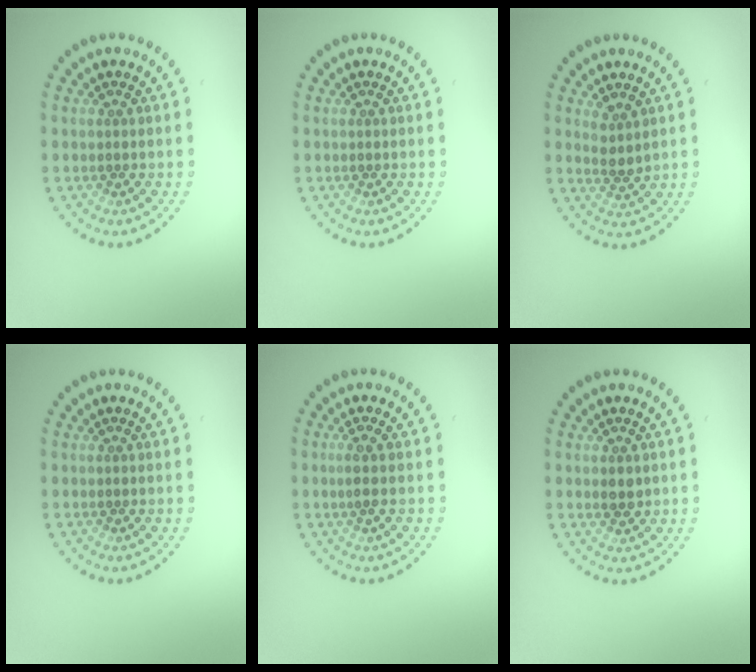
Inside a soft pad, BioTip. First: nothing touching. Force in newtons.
{"total": 0.0}
{"total": 1.8, "press": 1.4, "slide": 1.1}
{"total": 0.0}
{"total": 1.0, "press": 0.7, "slide": 0.7}
{"total": 1.5, "press": 1.4, "slide": 0.1}